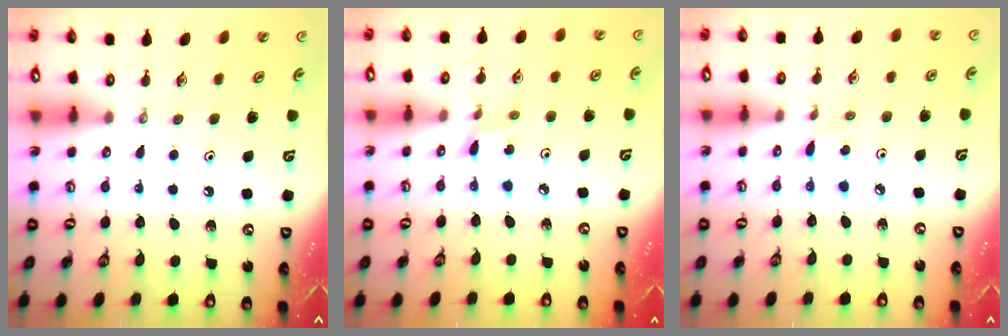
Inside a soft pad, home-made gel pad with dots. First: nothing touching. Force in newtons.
{"total": 2.5, "press": 2.5, "slide": 0.4}
{"total": 2.7, "press": 2.7, "slide": 0.4}